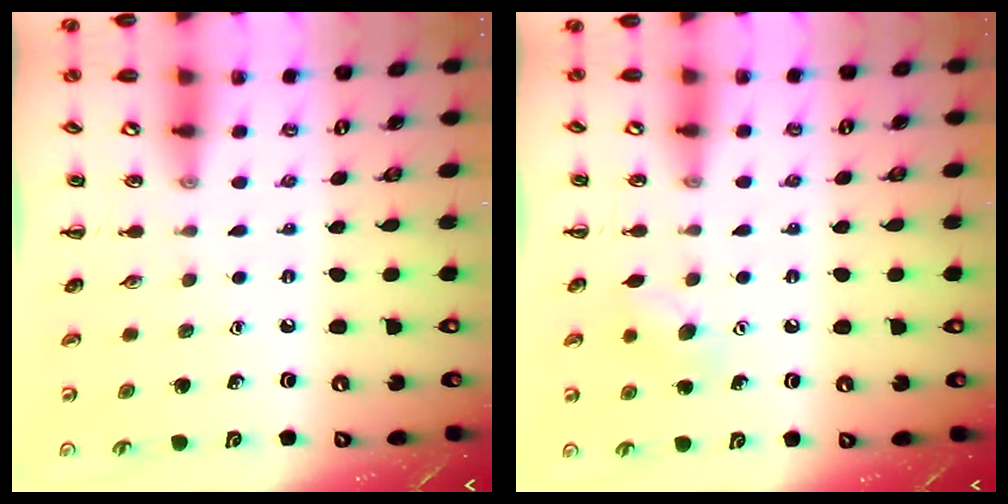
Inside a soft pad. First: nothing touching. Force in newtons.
{"total": 7.0, "press": 6.8, "slide": 1.7}